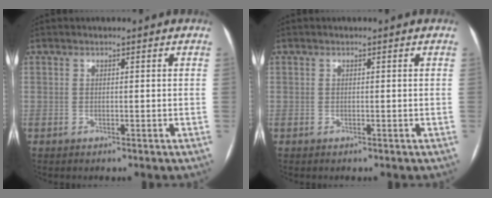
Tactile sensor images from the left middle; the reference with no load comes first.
{"total": 0.0}